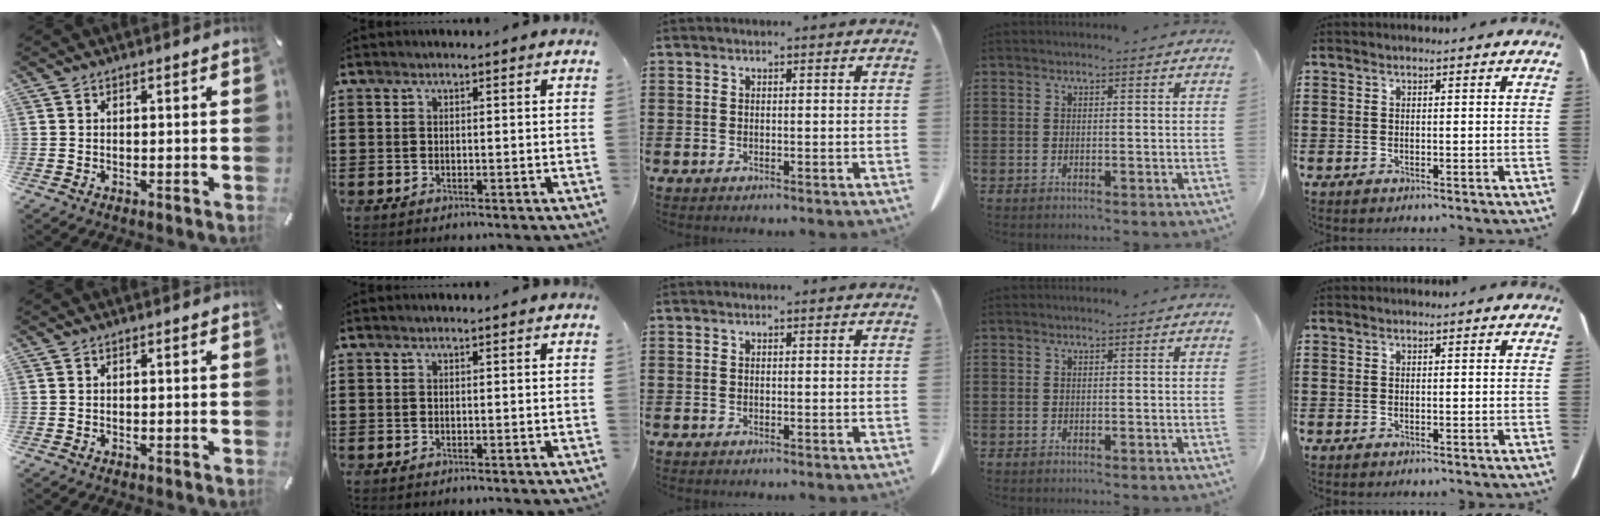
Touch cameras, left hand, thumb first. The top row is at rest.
{}